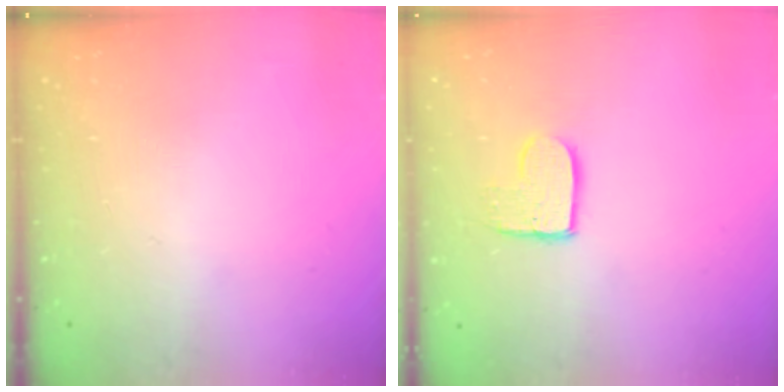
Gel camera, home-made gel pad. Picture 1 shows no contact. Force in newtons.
{"total": 9.0, "press": 9.0, "slide": 0.7}